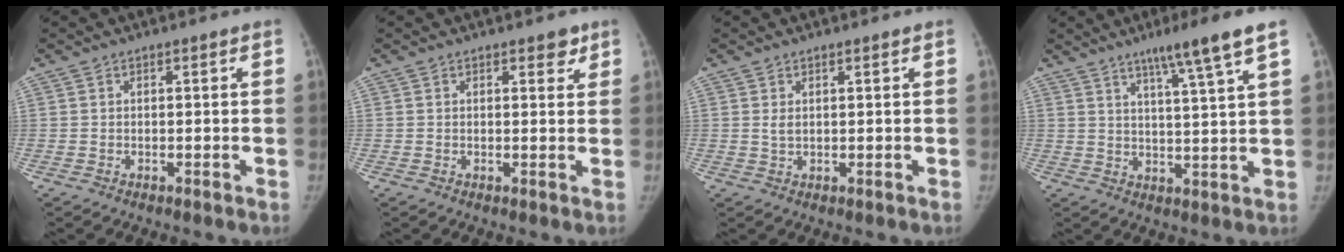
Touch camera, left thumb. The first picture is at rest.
{"total": 2.3, "force": [1.5, 1.2, 1.2], "torque": [0.003, -0.007, 0.016]}
{"total": 1.5, "force": [0.9, 0.7, 1.0], "torque": [-0.017, -0.005, 0.020]}
{"total": 9.4, "force": [5.9, -0.6, 7.2], "torque": [-0.115, -0.028, 0.093]}